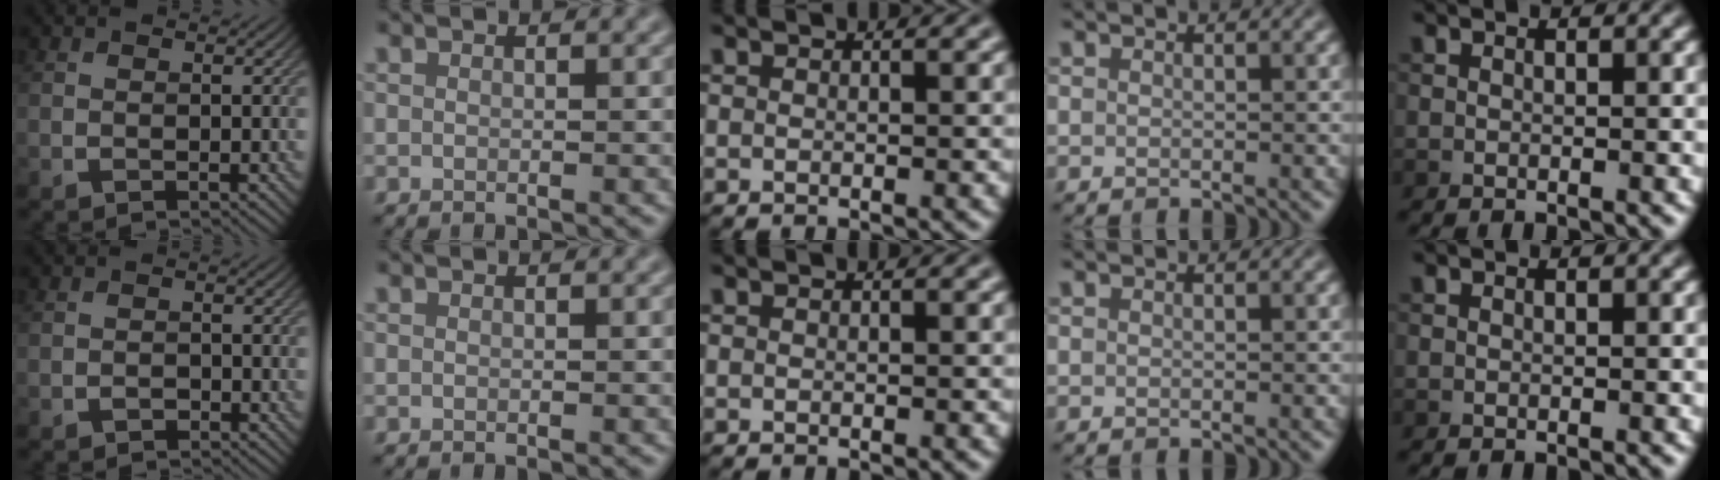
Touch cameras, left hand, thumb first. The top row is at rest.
{"thumb": {"total": 0.8, "force": [-0.6, 0.5, 0.3], "torque": [-0.004, -0.001, -0.011]}}